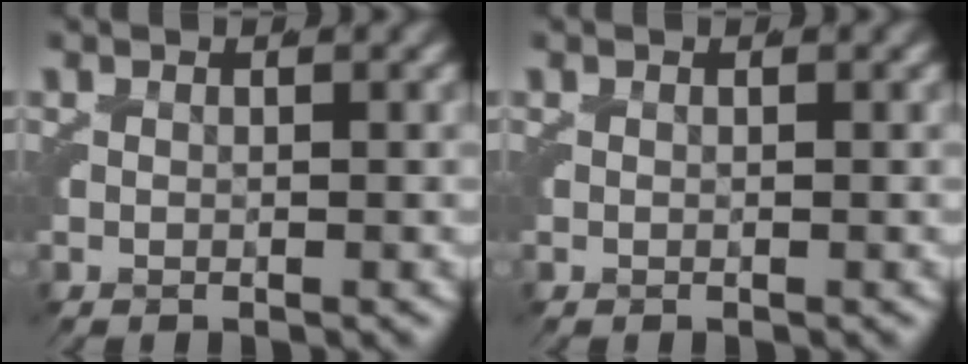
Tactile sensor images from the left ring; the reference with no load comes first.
{"total": 0.0}